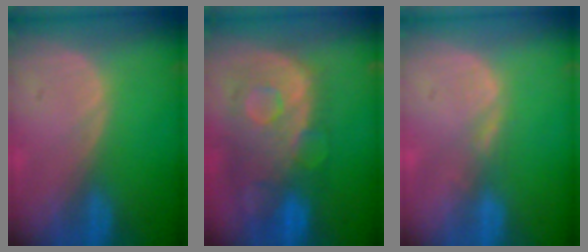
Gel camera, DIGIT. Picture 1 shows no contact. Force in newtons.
{"total": 11.3, "press": 9.8, "slide": 5.7}
{"total": 1.3, "press": 1.3, "slide": 0.2}